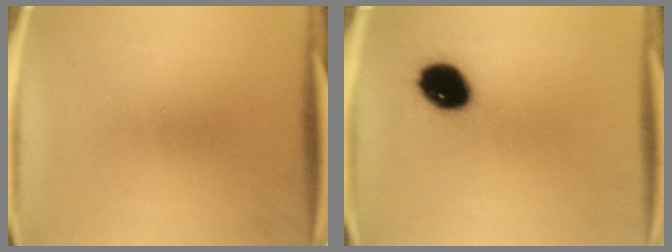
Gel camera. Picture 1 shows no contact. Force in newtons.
{"total": 10.6}